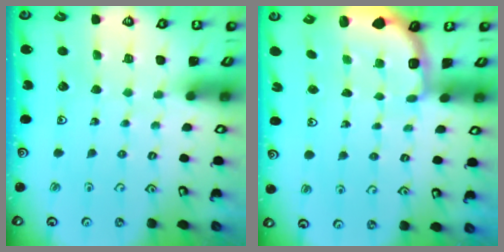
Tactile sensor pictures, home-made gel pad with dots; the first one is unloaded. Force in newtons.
{"total": 2.3, "press": 2.2, "slide": 0.6}